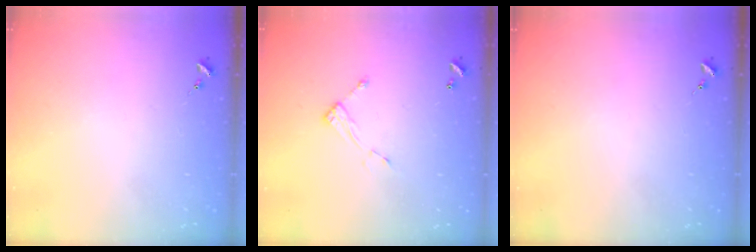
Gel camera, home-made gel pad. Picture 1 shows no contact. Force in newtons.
{"total": 6.1, "press": 6.1, "slide": 0.2}
{"total": 0.0}